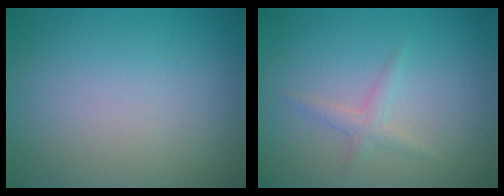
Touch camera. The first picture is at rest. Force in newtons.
{"total": 1.5, "press": 1.5, "slide": 0.0}